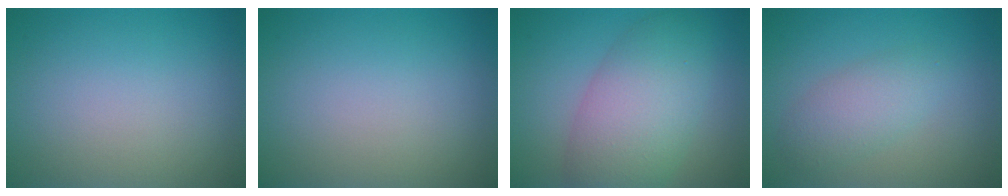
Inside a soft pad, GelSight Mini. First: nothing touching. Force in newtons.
{"total": 0.0}
{"total": 7.2, "press": 7.2, "slide": 0.2}
{"total": 2.9, "press": 2.9, "slide": 0.0}